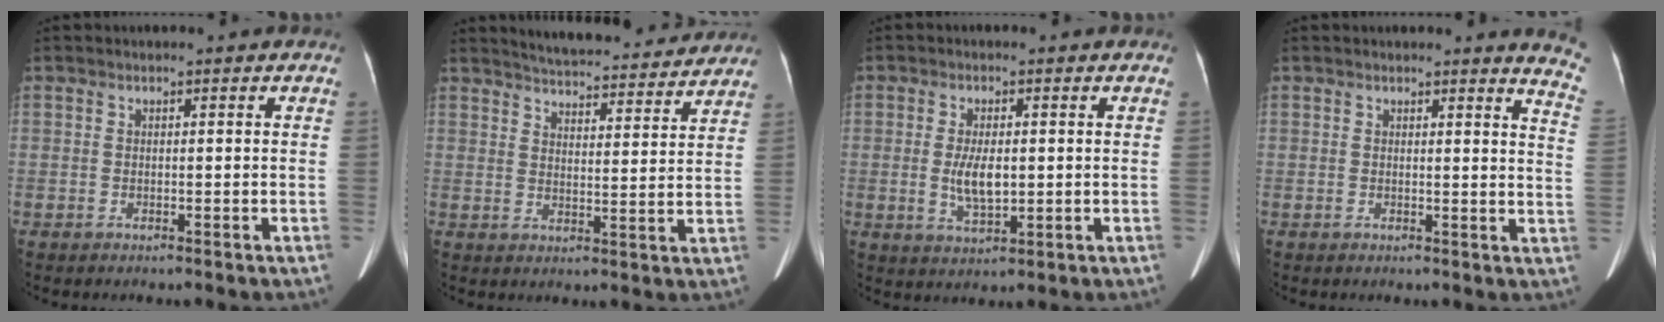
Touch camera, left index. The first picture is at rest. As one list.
[{"total": 16.8, "force": [15.7, 2.7, 5.3], "torque": [-0.070, 0.006, 0.205]}, {"total": 5.0, "force": [-0.1, 1.9, 4.6], "torque": [-0.095, -0.004, 0.005]}, {"total": 6.7, "force": [6.5, 0.1, 1.7], "torque": [-0.004, -0.063, 0.034]}]